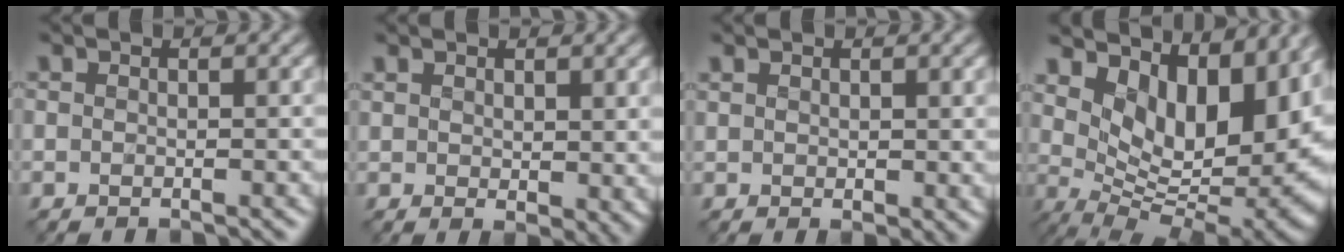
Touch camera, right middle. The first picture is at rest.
{"total": 2.6, "force": [1.3, 1.1, 2.0], "torque": [-0.033, -0.004, 0.030]}
{"total": 1.4, "force": [0.8, 0.5, 1.0], "torque": [-0.016, -0.002, 0.020]}
{"total": 12.5, "force": [4.8, 6.0, 9.9], "torque": [-0.147, -0.005, 0.095]}